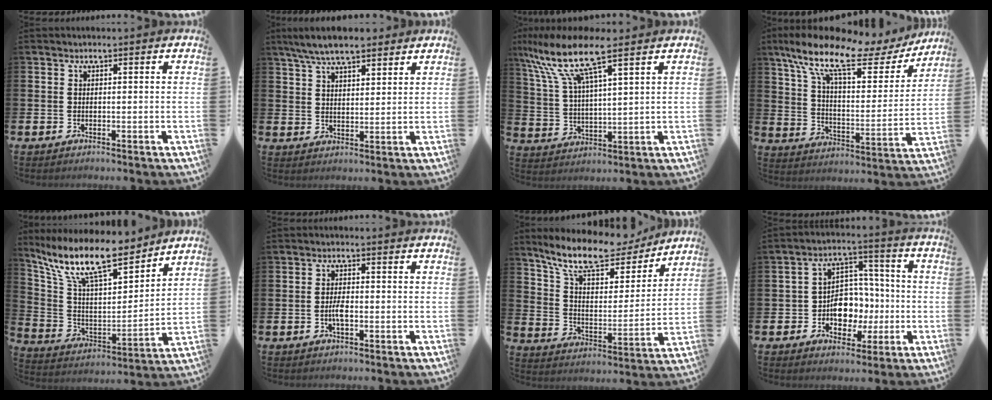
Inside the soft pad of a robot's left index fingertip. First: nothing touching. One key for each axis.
{"total": 6.7, "fx": 6.0, "fy": 1.5, "fz": 2.5, "tx": -0.072, "ty": -0.011, "tz": 0.112}
{"total": 10.4, "fx": 8.1, "fy": 1.8, "fz": 6.4, "tx": -0.158, "ty": -0.026, "tz": 0.140}
{"total": 13.3, "fx": 9.7, "fy": 4.6, "fz": 7.8, "tx": -0.172, "ty": -0.056, "tz": 0.159}
{"total": 13.5, "fx": 11.1, "fy": 3.7, "fz": 6.8, "tx": -0.166, "ty": -0.069, "tz": 0.192}
{"total": 2.3, "fx": -0.6, "fy": 0.8, "fz": 2.1, "tx": -0.038, "ty": 0.001, "tz": -0.012}
{"total": 11.8, "fx": 9.9, "fy": 3.8, "fz": 5.0, "tx": -0.129, "ty": -0.058, "tz": 0.173}
{"total": 7.3, "fx": -1.2, "fy": 6.3, "fz": 3.5, "tx": -0.060, "ty": 0.012, "tz": -0.023}